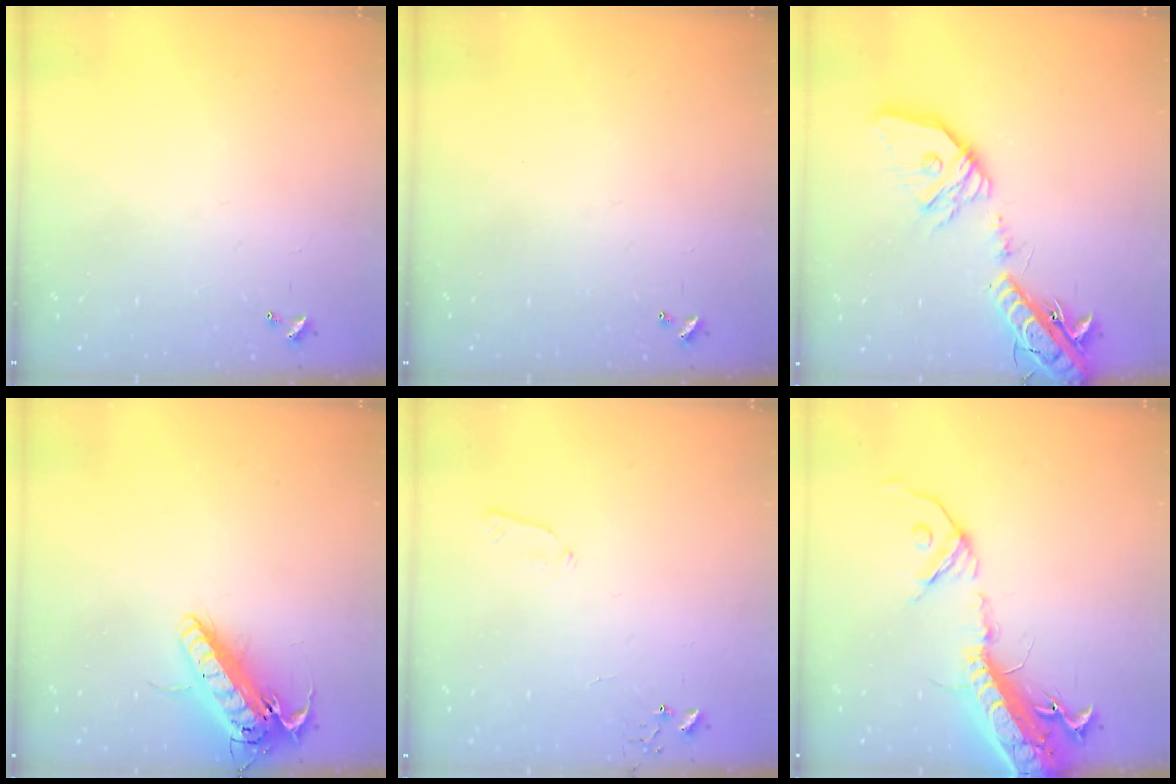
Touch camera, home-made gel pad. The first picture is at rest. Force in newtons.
{"total": 0.0}
{"total": 23.6, "press": 23.3, "slide": 3.8}
{"total": 17.8, "press": 17.5, "slide": 3.3}
{"total": 3.8, "press": 3.8, "slide": 0.5}
{"total": 21.7, "press": 21.1, "slide": 5.1}